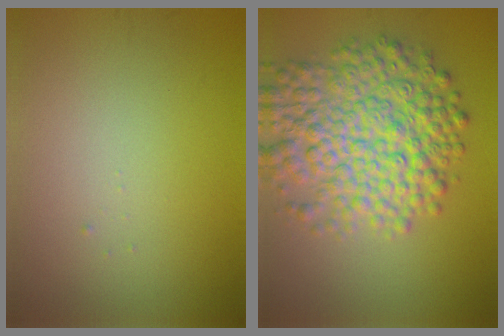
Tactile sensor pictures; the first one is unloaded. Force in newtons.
{"total": 8.9, "press": 8.9, "slide": 0.2}